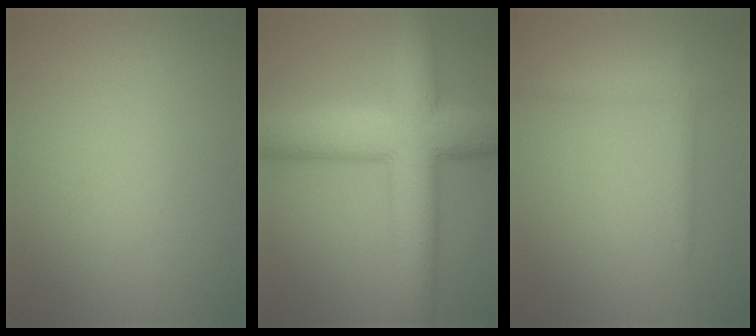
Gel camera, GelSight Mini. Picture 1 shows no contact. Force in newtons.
{"total": 11.0, "press": 11.0, "slide": 0.2}
{"total": 1.7, "press": 1.7, "slide": 0.1}